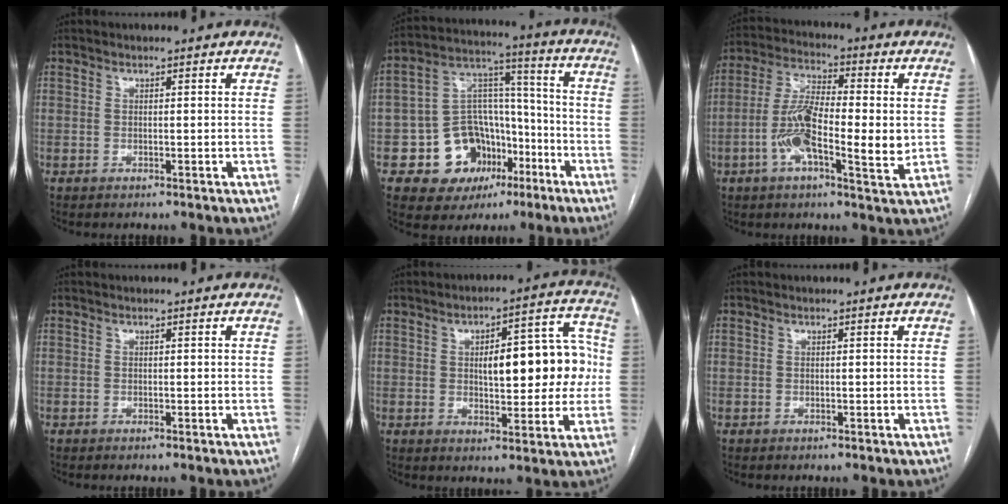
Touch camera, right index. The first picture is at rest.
{"total": 13.9, "force": [-6.1, 10.9, 6.3], "torque": [-0.095, 0.054, -0.085]}
{"total": 12.6, "force": [-1.7, 3.3, 12.0], "torque": [-0.229, 0.004, -0.037]}
{"total": 0.0}
{"total": 13.0, "force": [1.0, 4.7, 12.1], "torque": [-0.153, 0.036, 0.023]}
{"total": 0.0}